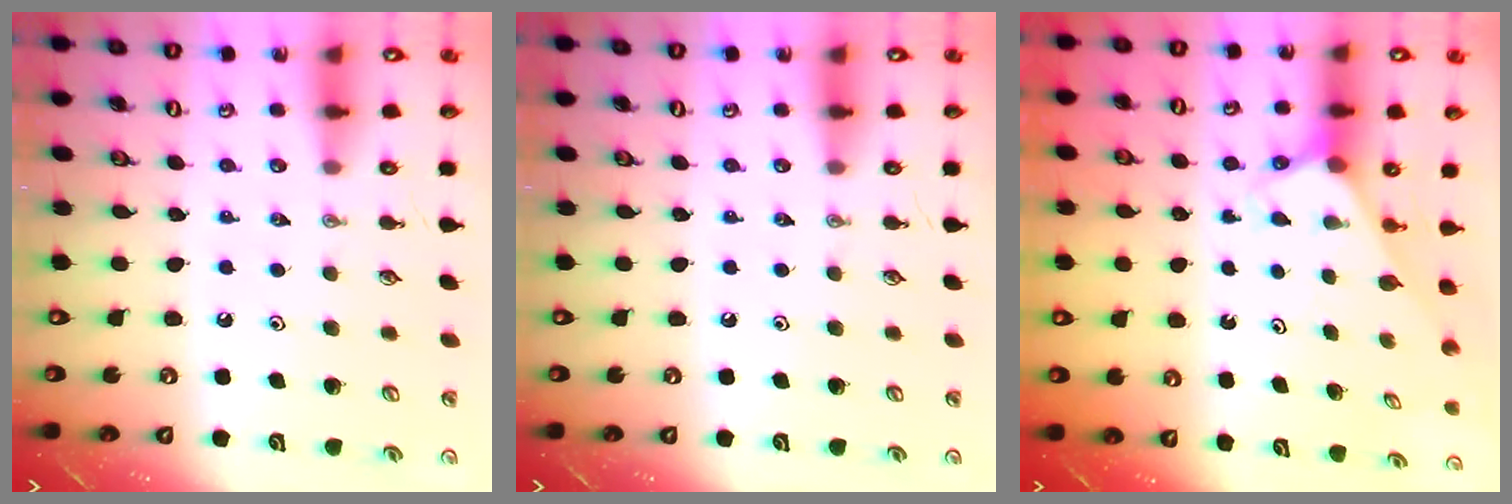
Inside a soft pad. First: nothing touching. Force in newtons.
{"total": 0.0}
{"total": 2.5, "press": 2.5, "slide": 0.2}